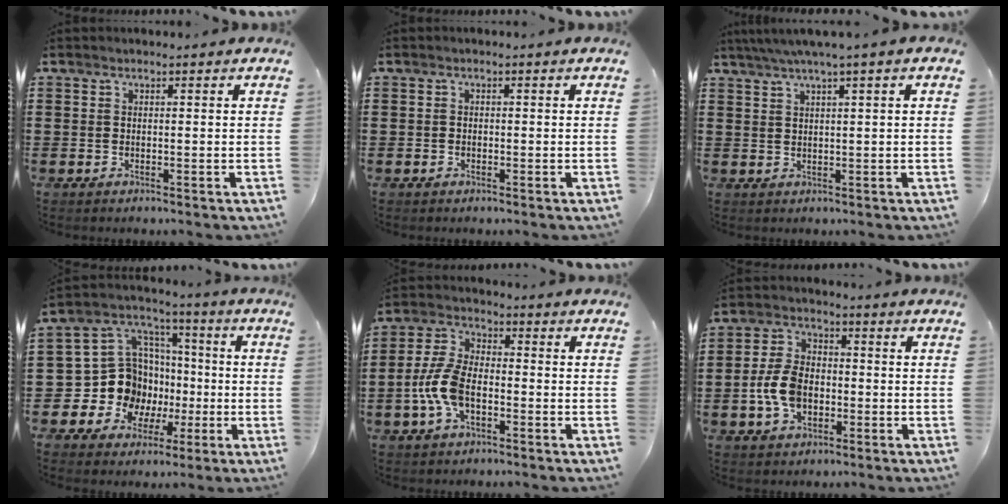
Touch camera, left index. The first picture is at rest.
{"total": 0.6, "force": [-0.5, 0.4, 0.0], "torque": [-0.002, 0.001, -0.010]}
{"total": 2.5, "force": [1.4, -0.2, 2.0], "torque": [-0.040, 0.003, 0.025]}
{"total": 11.9, "force": [-2.1, 11.0, 3.8], "torque": [-0.119, -0.002, -0.028]}
{"total": 7.6, "force": [-2.4, 4.0, 6.1], "torque": [-0.157, -0.003, -0.055]}
{"total": 7.2, "force": [-1.7, 4.8, 5.2], "torque": [-0.133, 0.003, -0.040]}